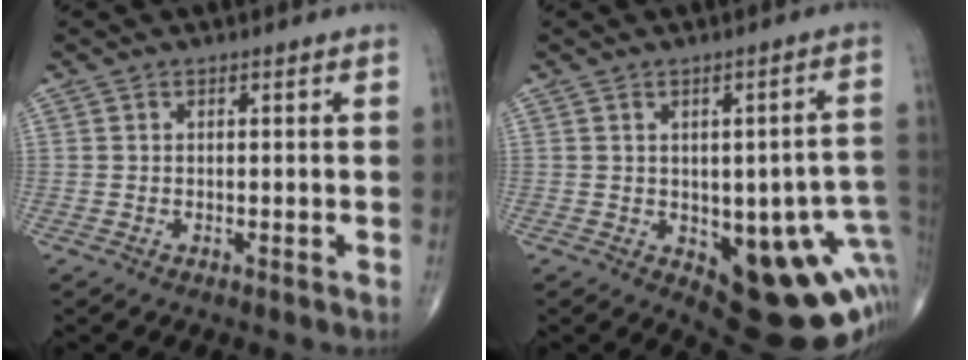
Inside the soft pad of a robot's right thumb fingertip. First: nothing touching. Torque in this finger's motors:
{"motor_torque": [1.72, 1.26, 1.00, -0.71, 0.23]}